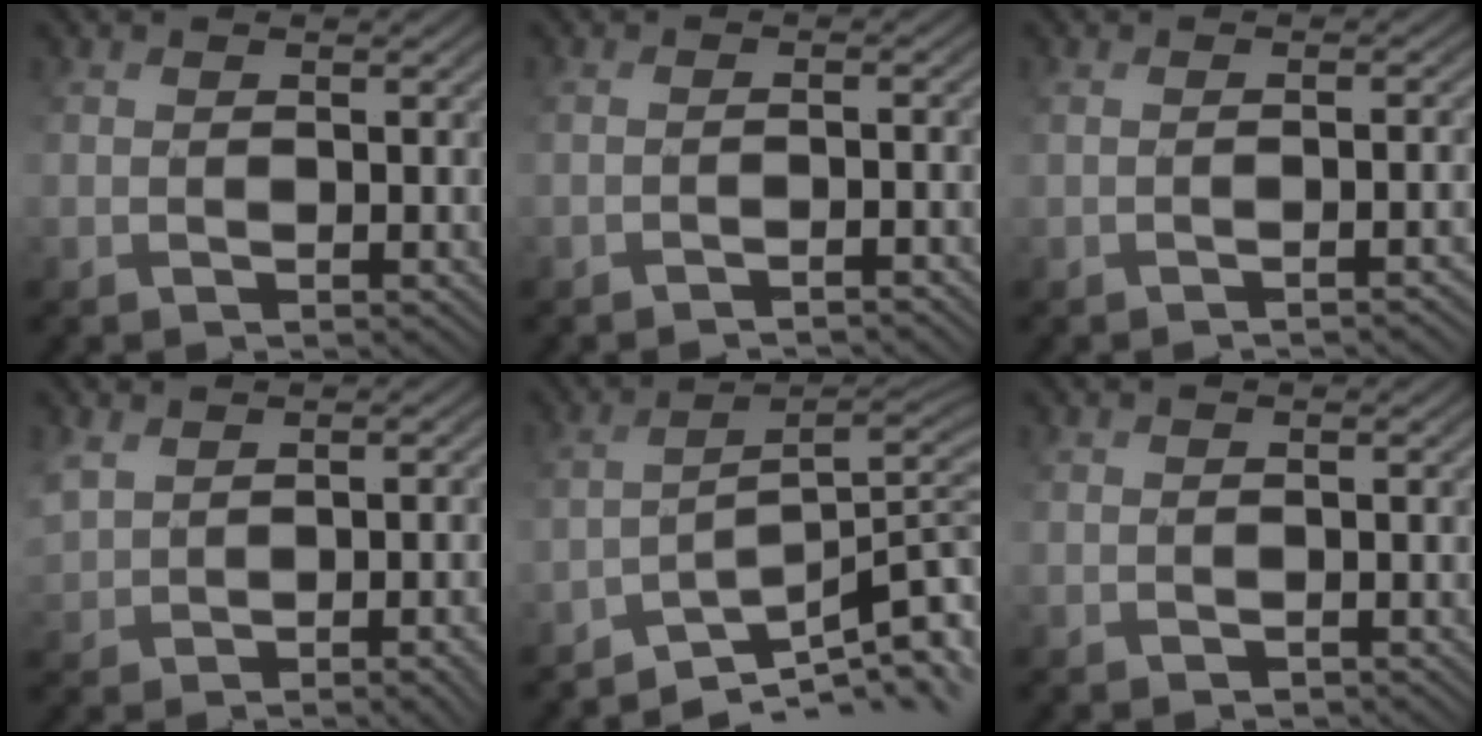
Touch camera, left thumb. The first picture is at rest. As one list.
[{"total": 1.9, "force": [-1.7, -0.3, 0.8], "torque": [-0.004, 0.012, -0.034]}, {"total": 1.9, "force": [-0.9, 0.1, 1.6], "torque": [-0.006, 0.014, -0.020]}, {"total": 4.9, "force": [0.5, 2.9, 3.9], "torque": [-0.069, -0.006, 0.019]}, {"total": 9.4, "force": [-6.8, 1.8, 6.2], "torque": [-0.083, 0.006, -0.111]}, {"total": 0.6, "force": [-0.3, 0.5, -0.1], "torque": [0.002, 0.000, -0.004]}]